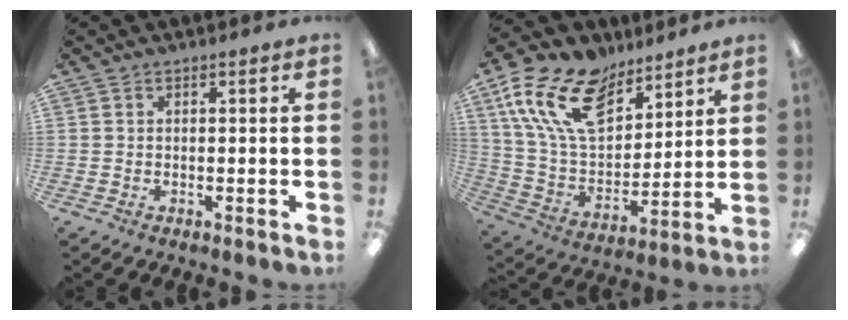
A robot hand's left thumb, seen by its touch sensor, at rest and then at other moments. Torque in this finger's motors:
{"motor_torque": [0.36, 0.57, 1.35, -1.42, 0.48]}